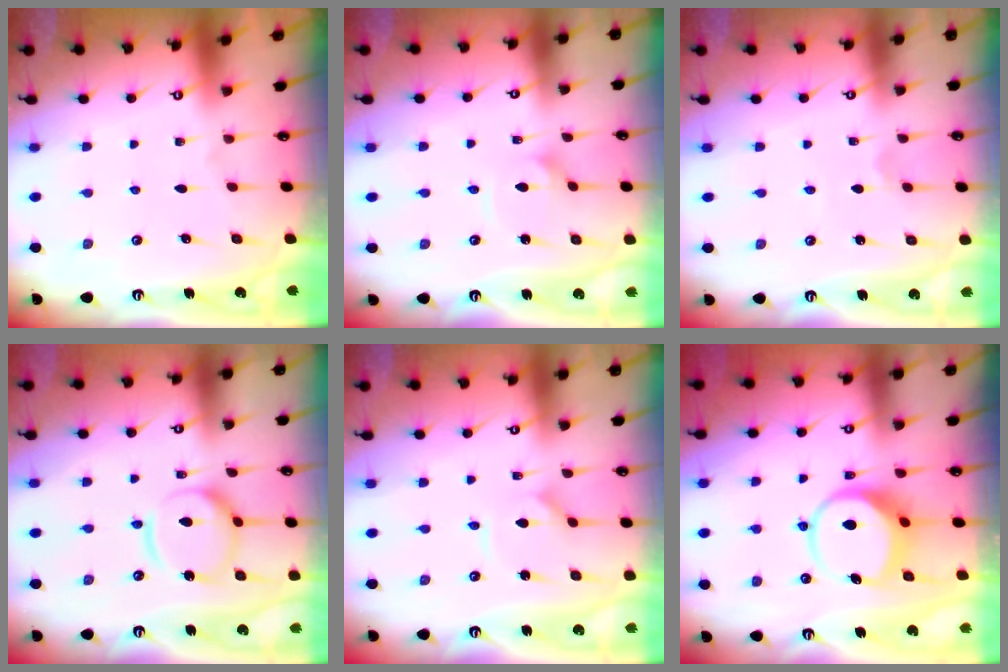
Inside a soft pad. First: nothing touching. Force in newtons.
{"total": 1.7, "press": 1.7, "slide": 0.2}
{"total": 1.0, "press": 1.0, "slide": 0.1}
{"total": 13.0, "press": 12.9, "slide": 1.5}
{"total": 1.5, "press": 1.5, "slide": 0.3}
{"total": 8.0, "press": 8.0, "slide": 1.0}